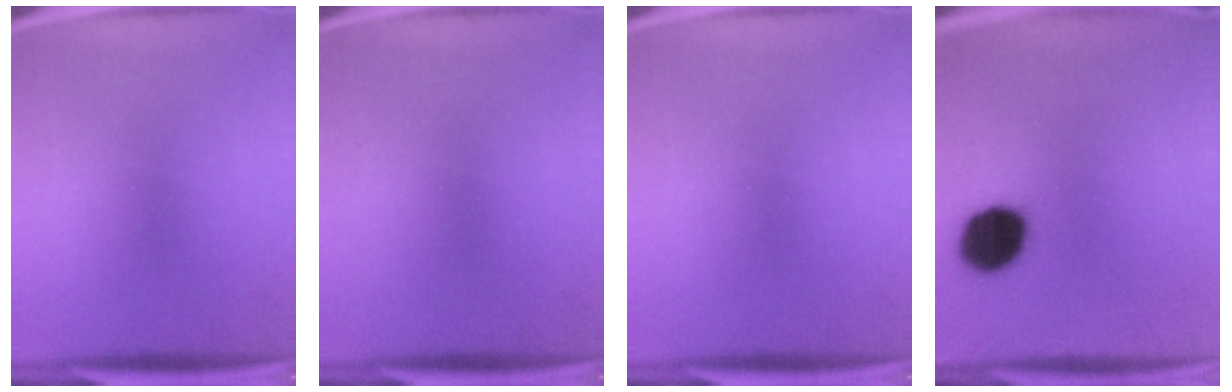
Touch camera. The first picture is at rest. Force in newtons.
{"total": 0.0}
{"total": 0.0}
{"total": 13.8}